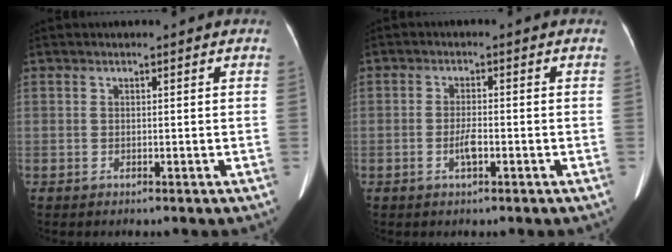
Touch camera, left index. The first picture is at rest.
{"total": 2.4, "force": [-1.0, 0.5, 2.1], "torque": [-0.043, 0.000, -0.018]}